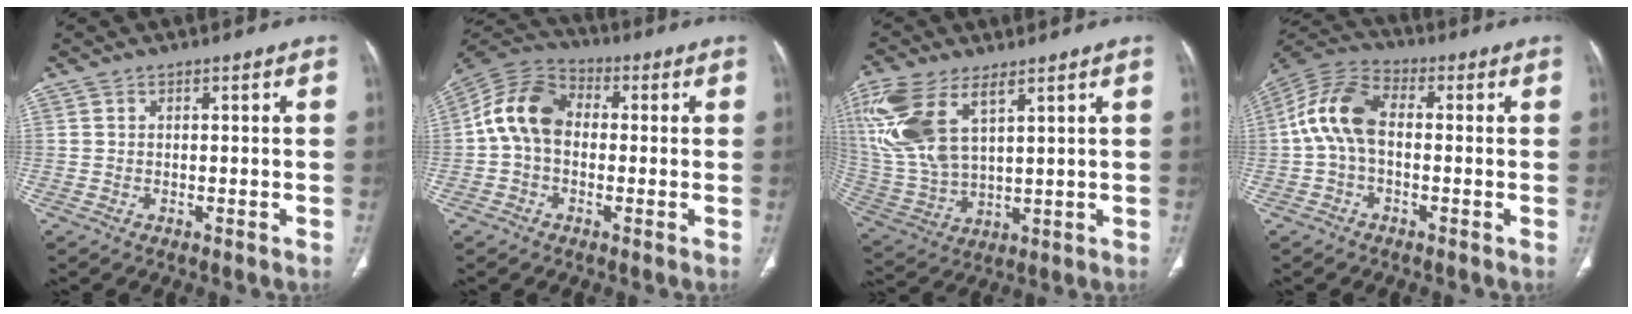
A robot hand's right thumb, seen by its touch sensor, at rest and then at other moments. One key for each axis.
{"total": 11.2, "fx": 0.0, "fy": 8.2, "fz": 7.7, "tx": -0.138, "ty": 0.032, "tz": -0.014}
{"total": 16.6, "fx": 7.8, "fy": 7.9, "fz": 12.4, "tx": -0.281, "ty": -0.016, "tz": 0.167}
{"total": 10.8, "fx": -0.1, "fy": 6.5, "fz": 8.6, "tx": -0.175, "ty": 0.031, "tz": -0.013}